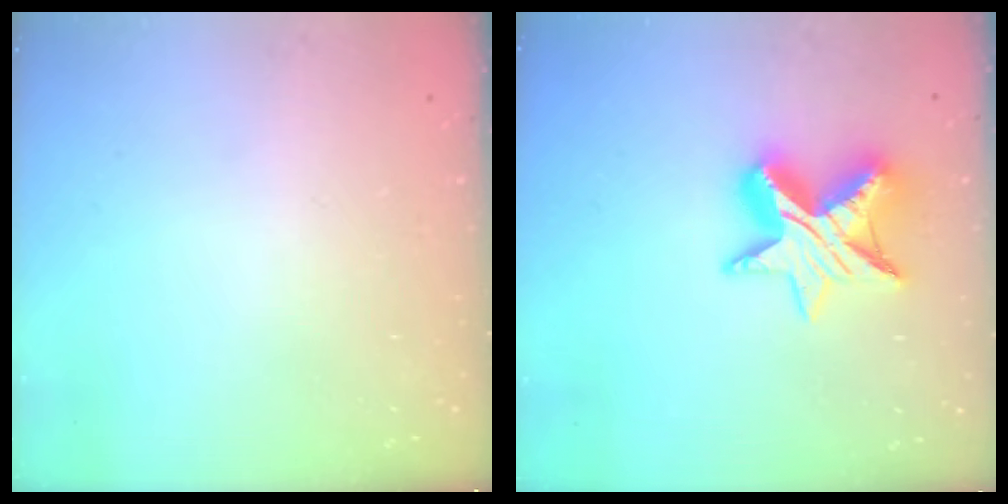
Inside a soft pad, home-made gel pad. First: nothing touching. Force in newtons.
{"total": 12.9, "press": 12.9, "slide": 0.8}